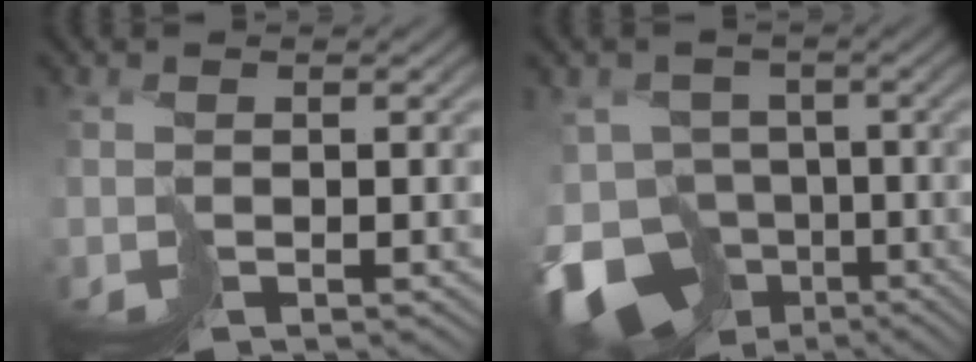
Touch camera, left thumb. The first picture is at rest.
{"total": 13.7, "force": [-7.6, 9.4, 6.5], "torque": [-0.159, -0.028, -0.118]}